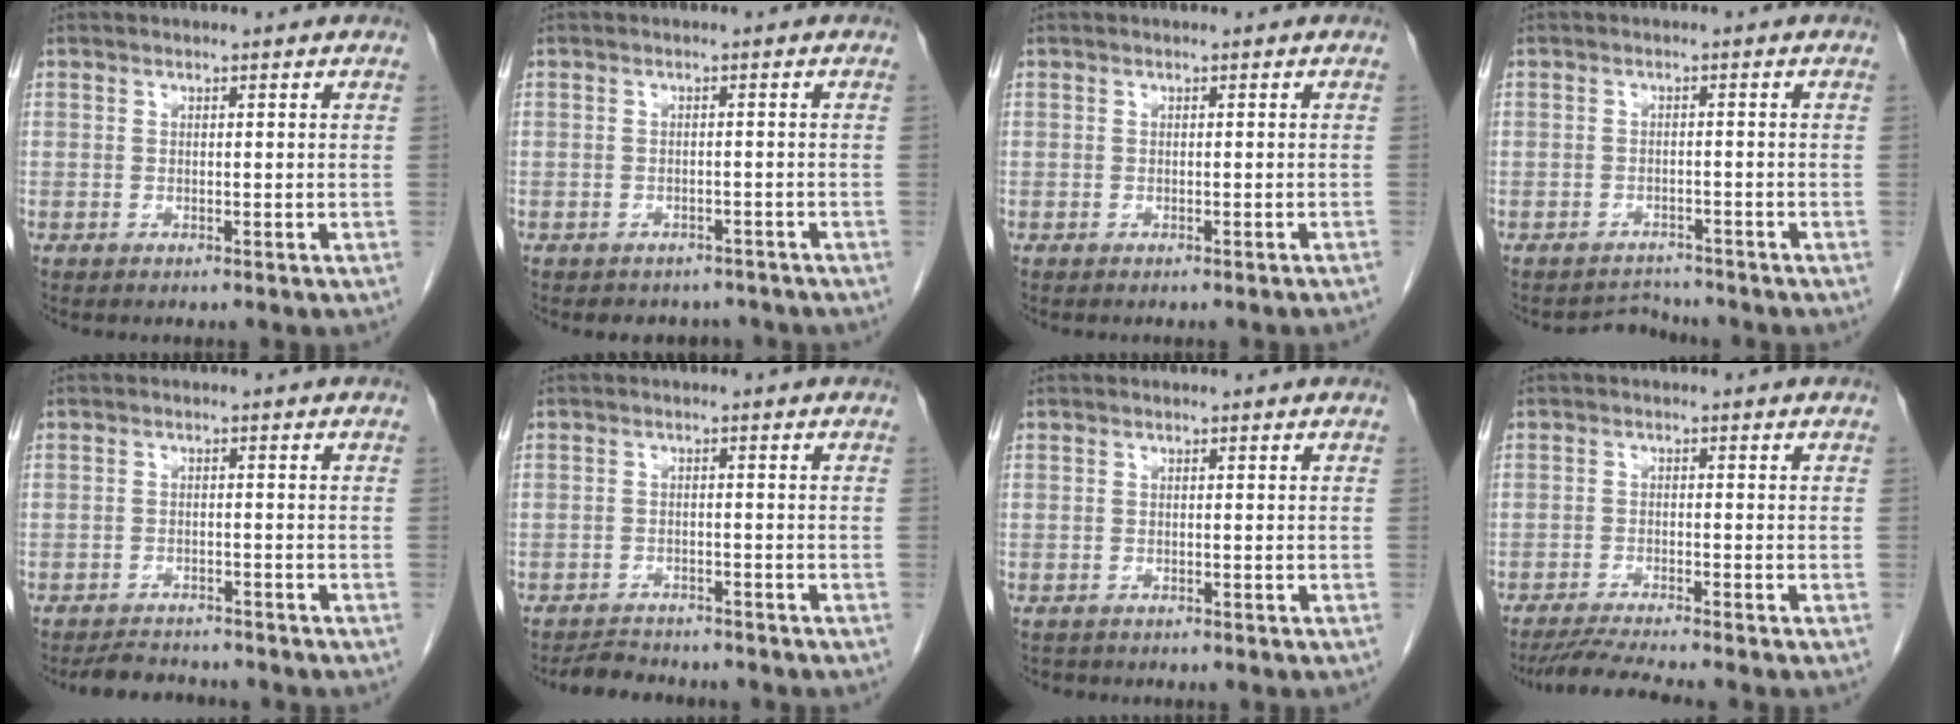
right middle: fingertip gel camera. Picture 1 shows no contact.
{"total": 4.6, "force": [-4.0, 2.2, 0.3], "torque": [-0.005, 0.006, -0.045]}
{"total": 1.3, "force": [-1.1, -0.3, 0.6], "torque": [-0.005, 0.003, -0.013]}
{"total": 2.6, "force": [-2.3, 0.3, -1.2], "torque": [0.016, -0.005, -0.034]}
{"total": 4.5, "force": [-4.3, 1.0, 0.7], "torque": [-0.015, -0.012, -0.068]}
{"total": 4.5, "force": [-4.3, 1.3, 0.7], "torque": [-0.017, -0.010, -0.066]}
{"total": 0.8, "force": [-0.7, 0.4, 0.0], "torque": [-0.010, -0.001, -0.012]}
{"total": 5.3, "force": [-4.7, -1.2, 2.1], "torque": [-0.041, -0.025, -0.084]}